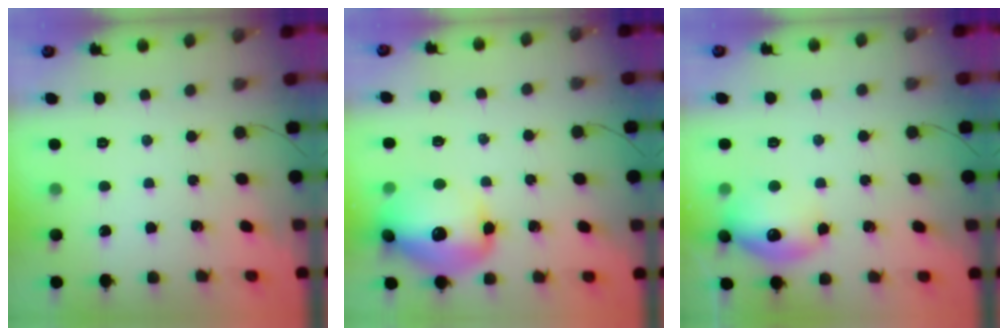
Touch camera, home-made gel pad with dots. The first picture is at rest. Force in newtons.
{"total": 17.2, "press": 17.1, "slide": 2.1}
{"total": 14.4, "press": 14.4, "slide": 1.1}